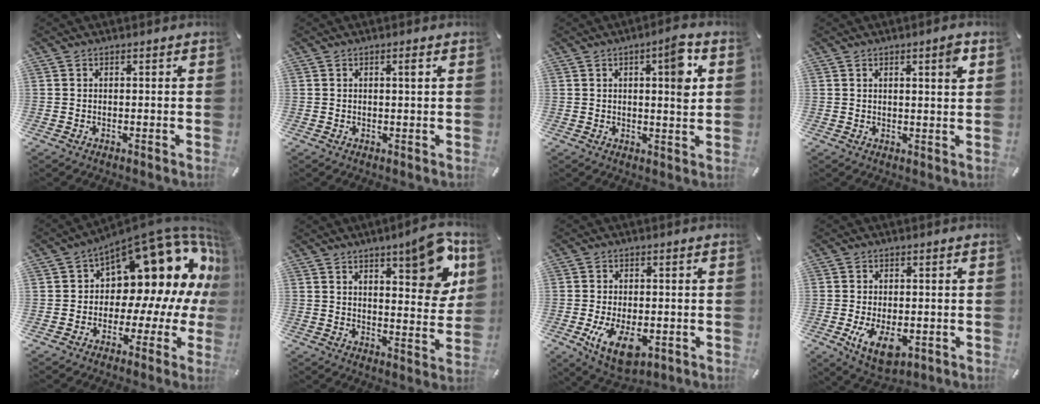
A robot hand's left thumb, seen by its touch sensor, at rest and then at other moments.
{"total": 1.5, "force": [0.5, 0.1, 1.4], "torque": [-0.028, 0.002, 0.007]}
{"total": 8.0, "force": [2.6, 1.9, 7.3], "torque": [-0.088, -0.018, 0.030]}
{"total": 4.1, "force": [1.9, 0.7, 3.6], "torque": [-0.056, -0.007, 0.028]}
{"total": 18.3, "force": [7.8, 10.2, 13.0], "torque": [-0.173, -0.083, 0.128]}
{"total": 12.5, "force": [7.5, 4.7, 8.8], "torque": [-0.101, -0.050, 0.123]}
{"total": 10.0, "force": [-3.0, 5.8, 7.6], "torque": [-0.146, -0.007, -0.052]}
{"total": 8.4, "force": [-2.3, 4.9, 6.4], "torque": [-0.124, -0.009, -0.041]}